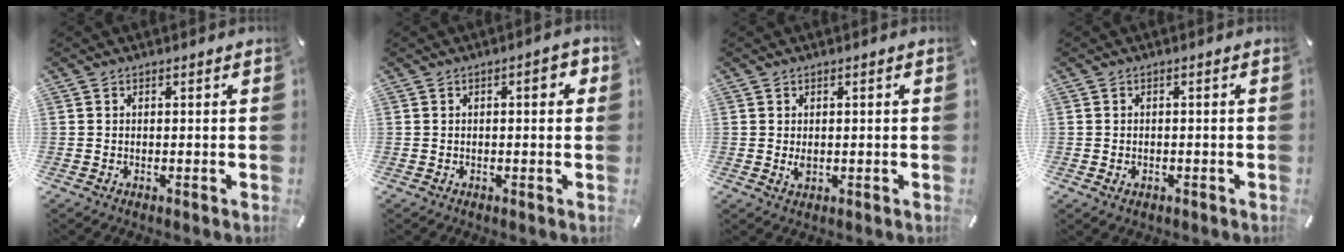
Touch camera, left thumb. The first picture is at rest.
{"total": 3.5, "force": [0.5, 1.3, 3.2], "torque": [-0.046, 0.006, 0.001]}
{"total": 1.8, "force": [0.0, 1.0, 1.5], "torque": [-0.036, -0.001, -0.003]}
{"total": 1.6, "force": [-0.7, 1.2, 0.9], "torque": [-0.017, 0.004, -0.015]}